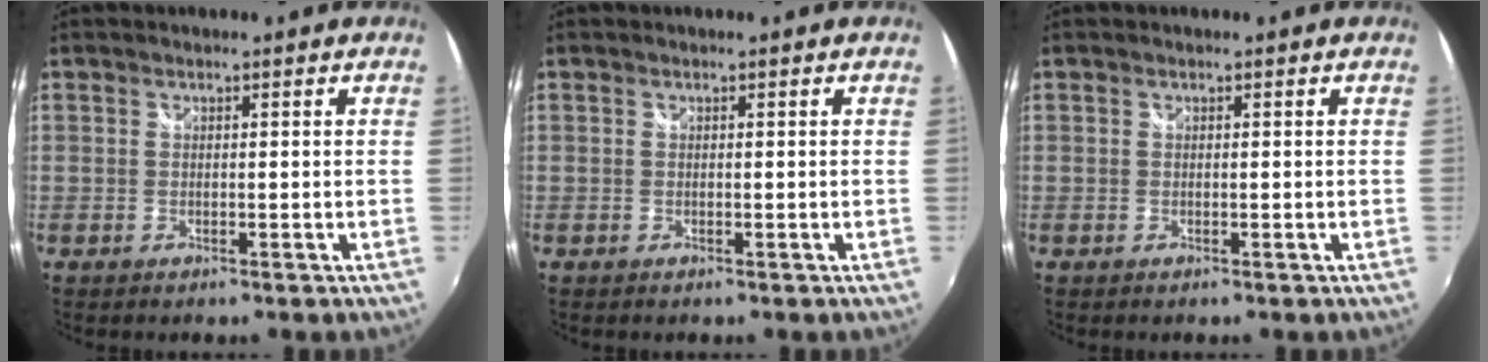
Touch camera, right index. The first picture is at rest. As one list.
[{"total": 0.0}, {"total": 0.0}]